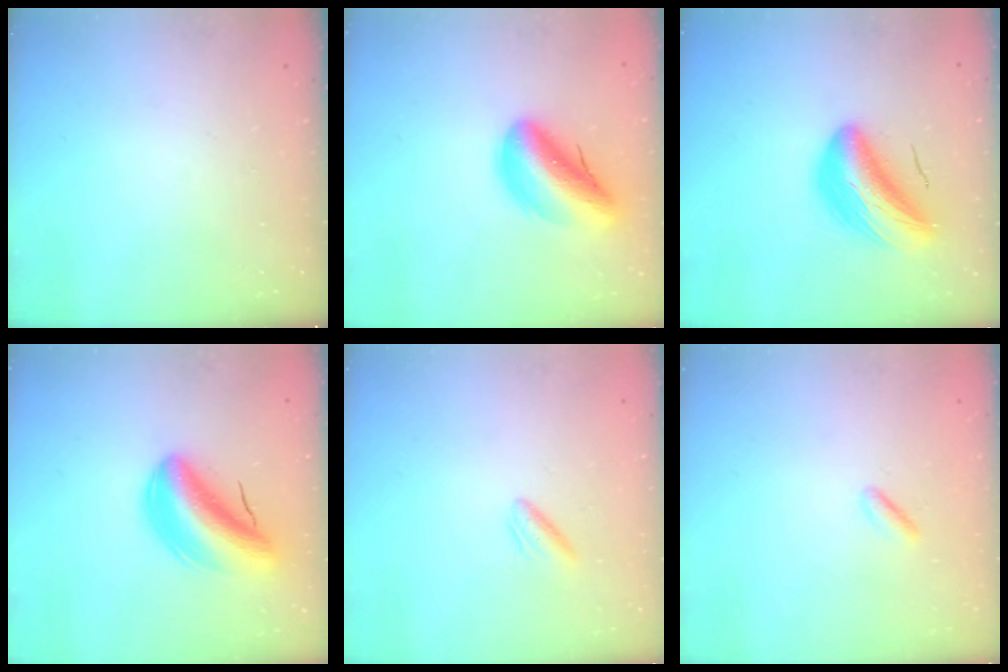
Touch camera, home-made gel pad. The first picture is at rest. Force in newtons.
{"total": 14.0, "press": 13.4, "slide": 4.1}
{"total": 11.2, "press": 10.7, "slide": 3.2}
{"total": 10.5, "press": 10.0, "slide": 3.3}
{"total": 2.7, "press": 2.4, "slide": 1.2}
{"total": 1.4, "press": 1.2, "slide": 0.8}